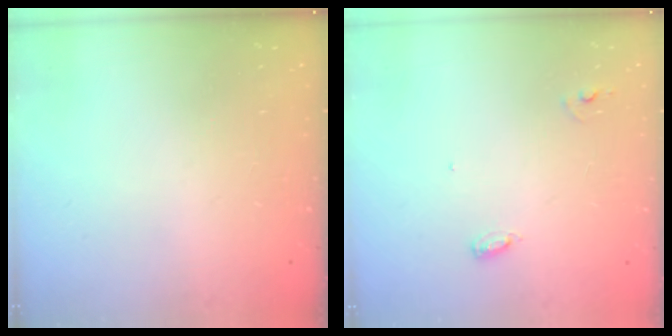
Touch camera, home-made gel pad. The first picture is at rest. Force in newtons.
{"total": 5.0, "press": 5.0, "slide": 0.4}